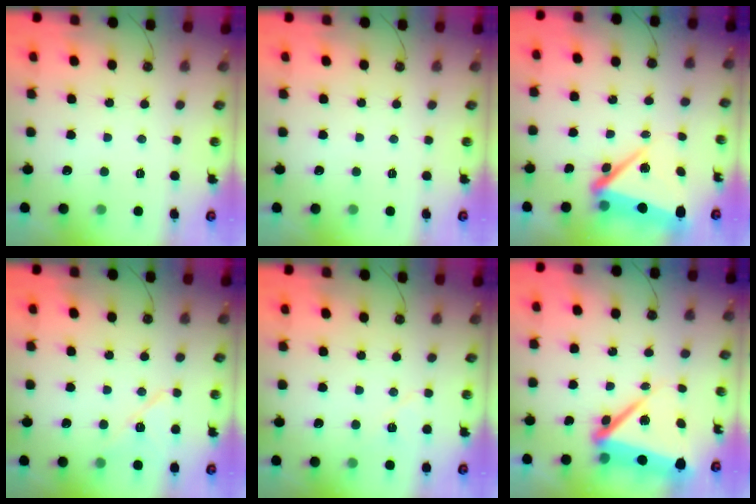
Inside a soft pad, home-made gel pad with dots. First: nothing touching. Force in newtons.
{"total": 0.0}
{"total": 7.7, "press": 7.5, "slide": 1.6}
{"total": 10.3, "press": 10.1, "slide": 1.6}
{"total": 7.0, "press": 7.0, "slide": 0.6}
{"total": 12.0, "press": 11.9, "slide": 1.6}